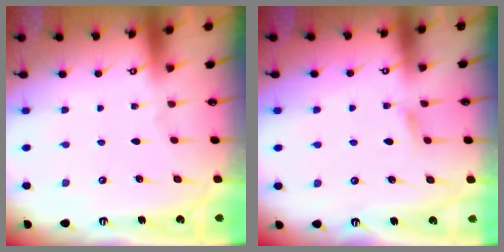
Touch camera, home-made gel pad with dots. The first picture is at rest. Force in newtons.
{"total": 4.5, "press": 4.4, "slide": 0.6}